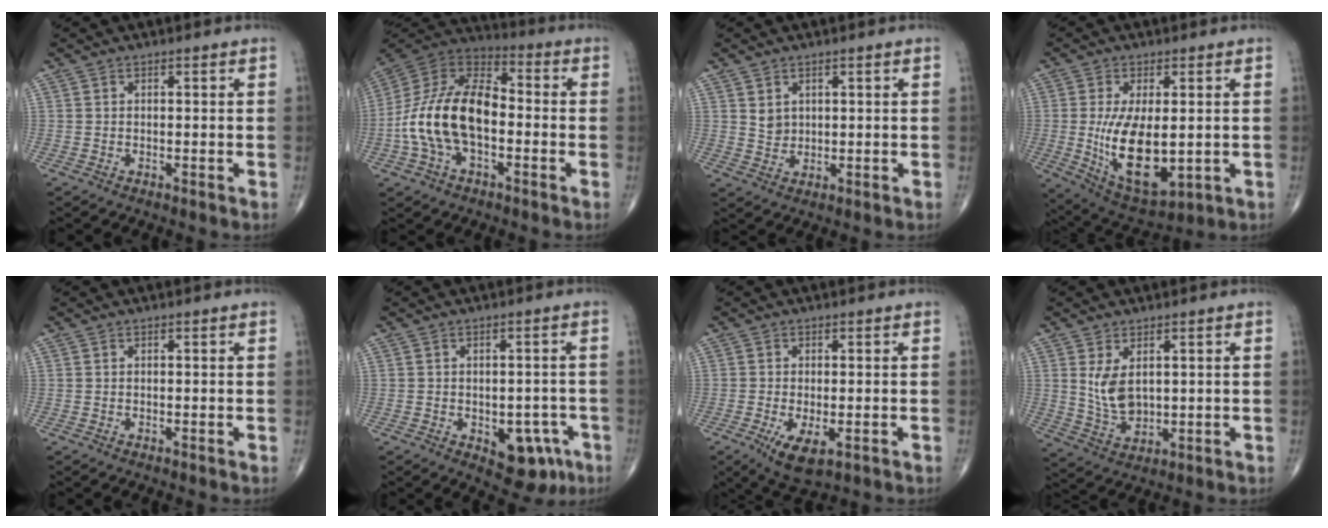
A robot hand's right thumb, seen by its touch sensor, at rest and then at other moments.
{"total": 18.2, "force": [-3.0, 10.3, 14.7], "torque": [-0.275, 0.041, -0.060]}
{"total": 2.7, "force": [1.2, 2.1, 1.2], "torque": [-0.012, -0.012, 0.028]}
{"total": 14.3, "force": [-1.0, 6.6, 12.6], "torque": [-0.216, -0.022, 0.004]}
{"total": 0.0}
{"total": 8.7, "force": [-3.5, 5.2, 6.0], "torque": [-0.037, 0.018, -0.035]}
{"total": 6.3, "force": [-2.4, 2.7, 5.2], "torque": [-0.090, -0.014, -0.033]}
{"total": 6.5, "force": [1.7, 3.8, 5.0], "torque": [-0.085, -0.017, 0.046]}